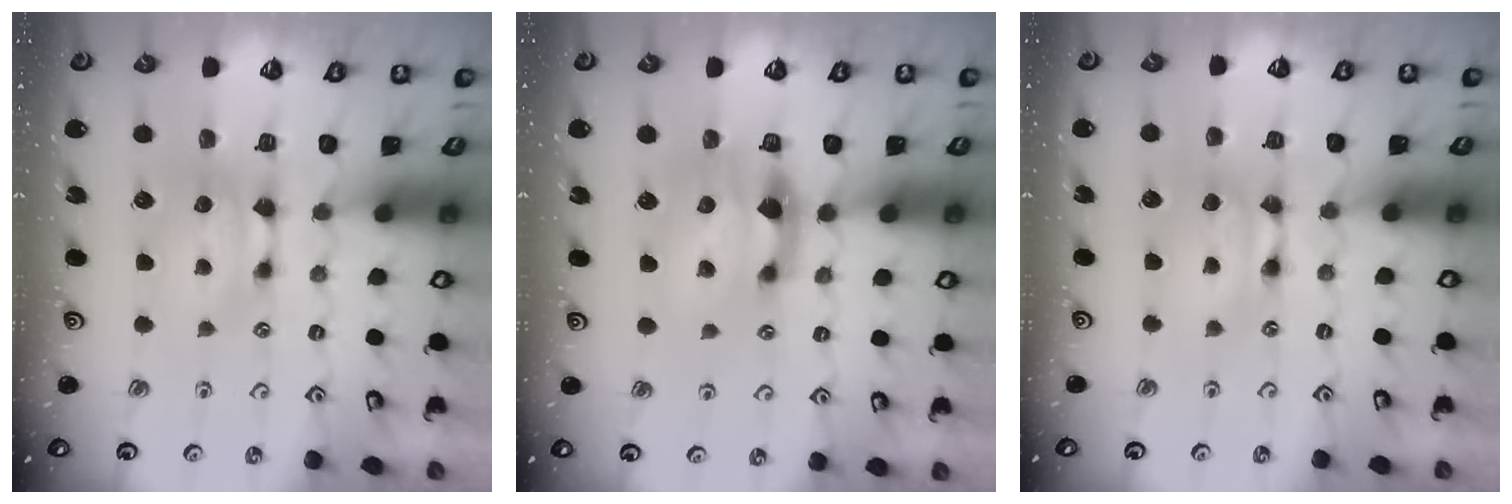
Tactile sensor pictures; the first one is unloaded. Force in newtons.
{"total": 4.5, "press": 4.0, "slide": 2.1}
{"total": 1.8, "press": 1.8, "slide": 0.1}